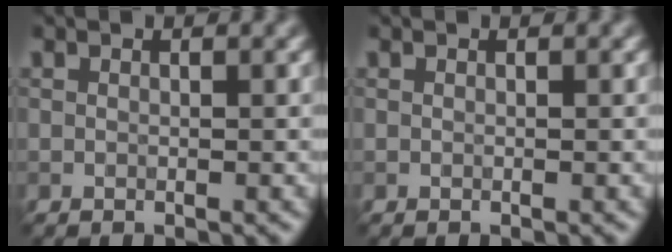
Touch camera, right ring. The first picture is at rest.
{"total": 0.0}